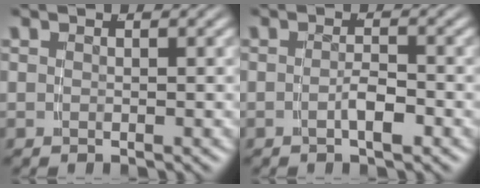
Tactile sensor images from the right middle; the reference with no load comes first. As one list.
[{"total": 1.9, "force": [-1.2, 0.0, 1.5], "torque": [-0.021, -0.003, -0.018]}]